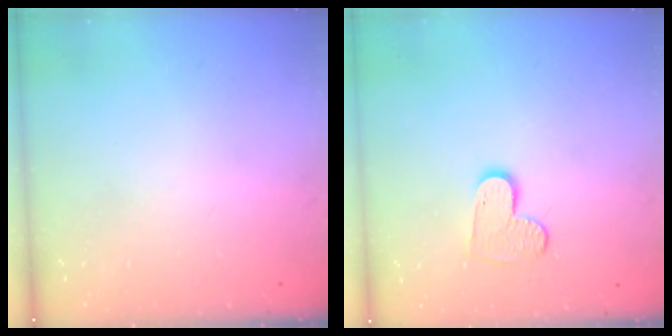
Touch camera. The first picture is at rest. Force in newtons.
{"total": 7.5, "press": 7.5, "slide": 0.5}